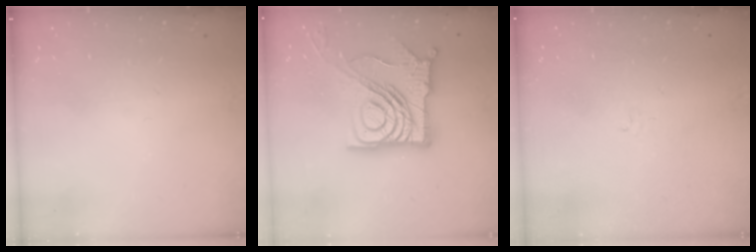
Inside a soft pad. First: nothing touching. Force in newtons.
{"total": 21.5, "press": 21.4, "slide": 2.4}
{"total": 1.2, "press": 1.2, "slide": 0.4}